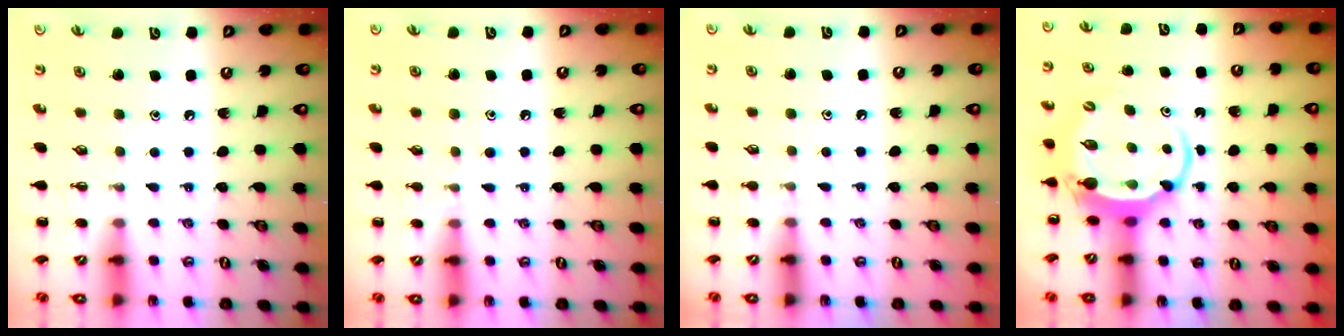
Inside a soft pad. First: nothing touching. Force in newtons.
{"total": 6.1, "press": 5.7, "slide": 2.2}
{"total": 4.6, "press": 4.4, "slide": 1.5}
{"total": 5.6, "press": 5.5, "slide": 1.0}